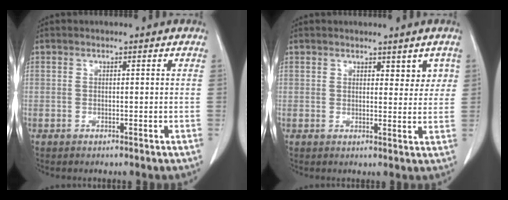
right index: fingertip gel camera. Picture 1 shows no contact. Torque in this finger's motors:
{"motor_torque": [-0.03, -0.03, -0.05, 0.00]}